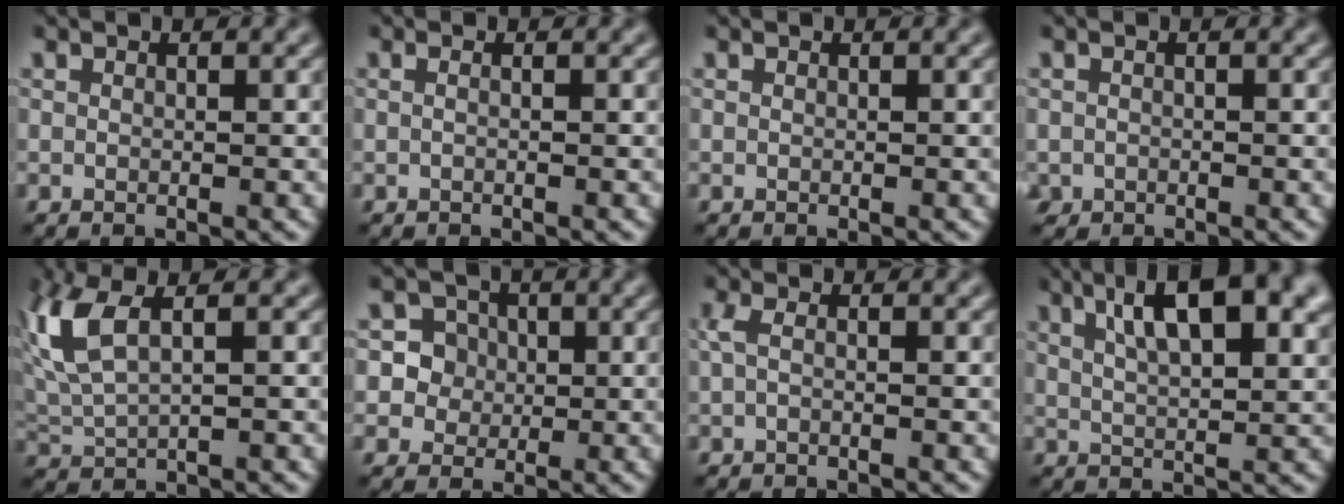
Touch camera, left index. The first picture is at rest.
{"total": 0.9, "force": [0.0, 0.4, 0.8], "torque": [-0.006, -0.010, -0.006]}
{"total": 0.0}
{"total": 0.7, "force": [-0.5, 0.5, -0.1], "torque": [0.000, -0.006, -0.007]}
{"total": 5.5, "force": [2.1, 2.3, 4.6], "torque": [-0.120, 0.007, 0.045]}
{"total": 4.2, "force": [0.8, 3.9, 1.1], "torque": [-0.006, 0.011, 0.013]}
{"total": 1.1, "force": [-0.1, 0.3, 1.0], "torque": [-0.028, 0.000, -0.003]}
{"total": 9.9, "force": [4.6, 3.5, 8.1], "torque": [-0.117, 0.017, 0.069]}